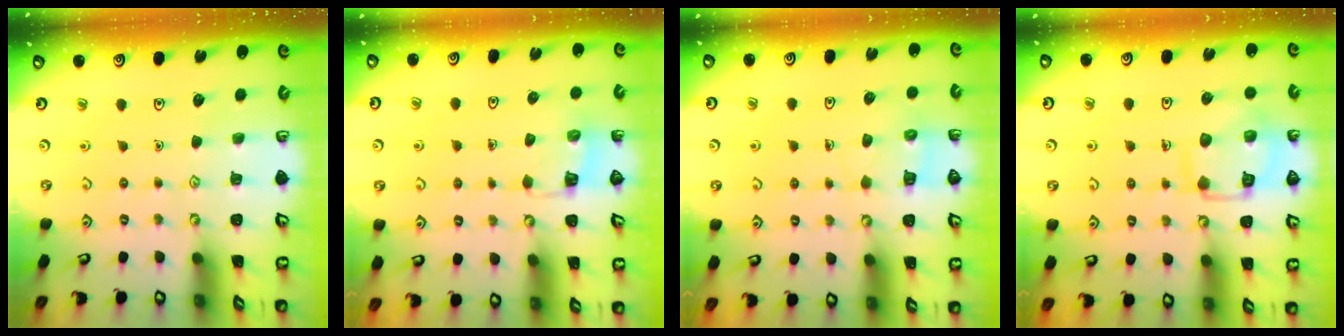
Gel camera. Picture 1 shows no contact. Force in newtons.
{"total": 4.1, "press": 4.1, "slide": 0.2}
{"total": 5.3, "press": 5.3, "slide": 0.5}
{"total": 13.8, "press": 13.8, "slide": 1.4}